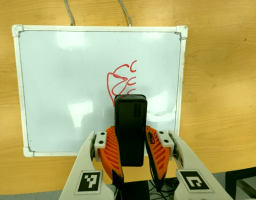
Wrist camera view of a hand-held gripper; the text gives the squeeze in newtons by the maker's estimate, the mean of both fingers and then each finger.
{"total": 9.1, "left": 6.7, "right": 11.5}